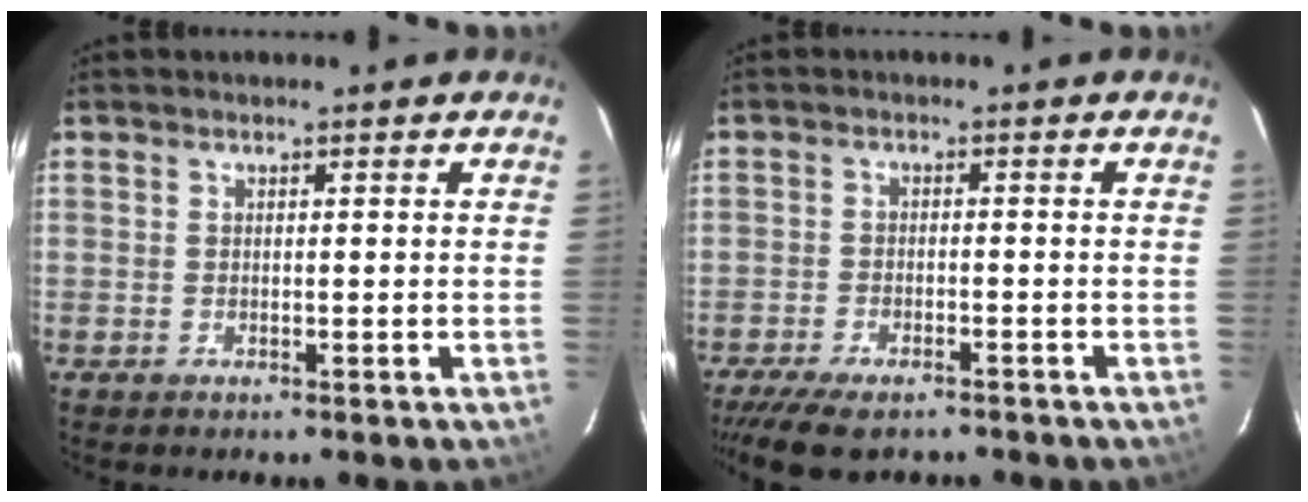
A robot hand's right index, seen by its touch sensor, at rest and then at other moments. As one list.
[{"total": 8.3, "force": [-6.9, 2.5, 3.9], "torque": [-0.097, -0.021, -0.118]}]